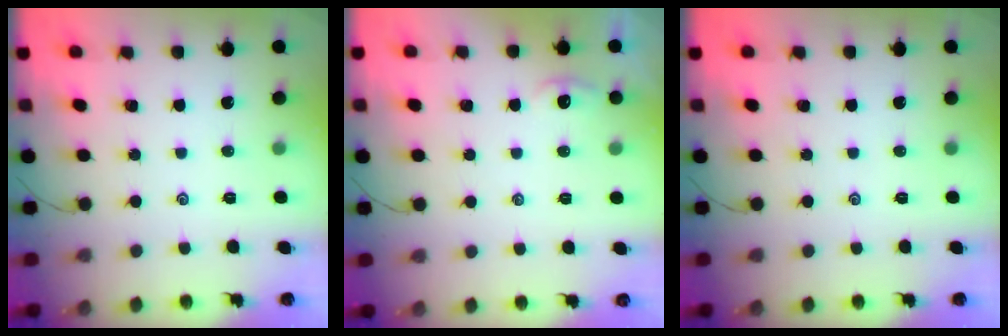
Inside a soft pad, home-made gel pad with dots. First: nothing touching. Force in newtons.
{"total": 0.0}
{"total": 0.0}